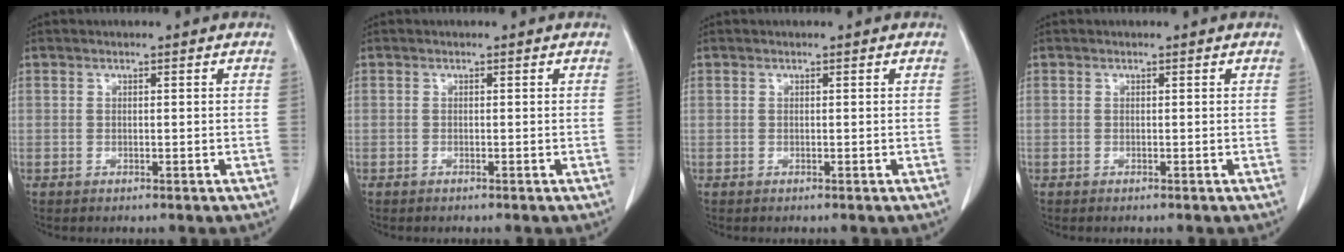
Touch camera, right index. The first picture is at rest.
{"total": 0.0}
{"total": 0.0}
{"total": 0.0}